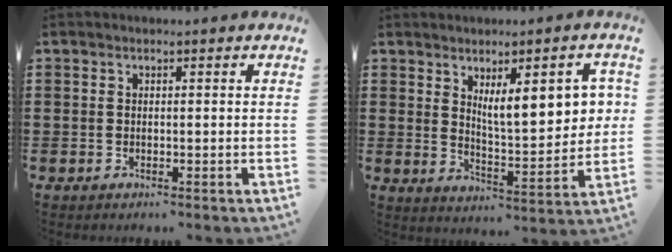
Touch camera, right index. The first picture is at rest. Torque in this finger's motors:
{"motor_torque": [1.66, 0.17, 0.61, 0.10]}